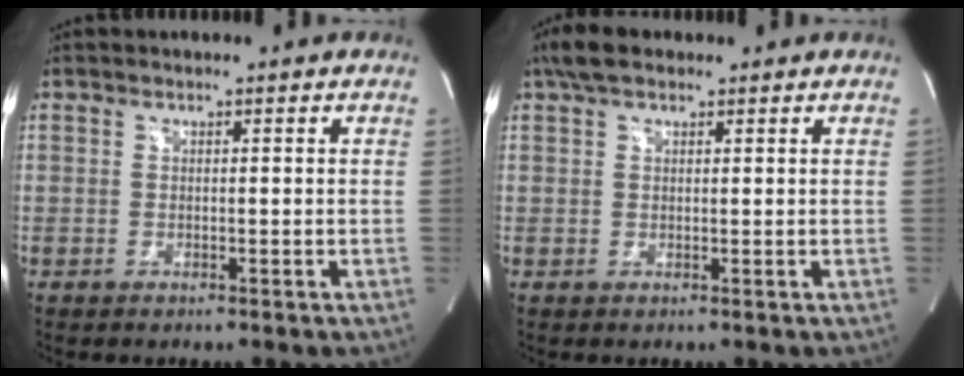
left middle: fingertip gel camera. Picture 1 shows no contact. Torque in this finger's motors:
{"motor_torque": [0.62, -0.01, -0.21, 0.00]}